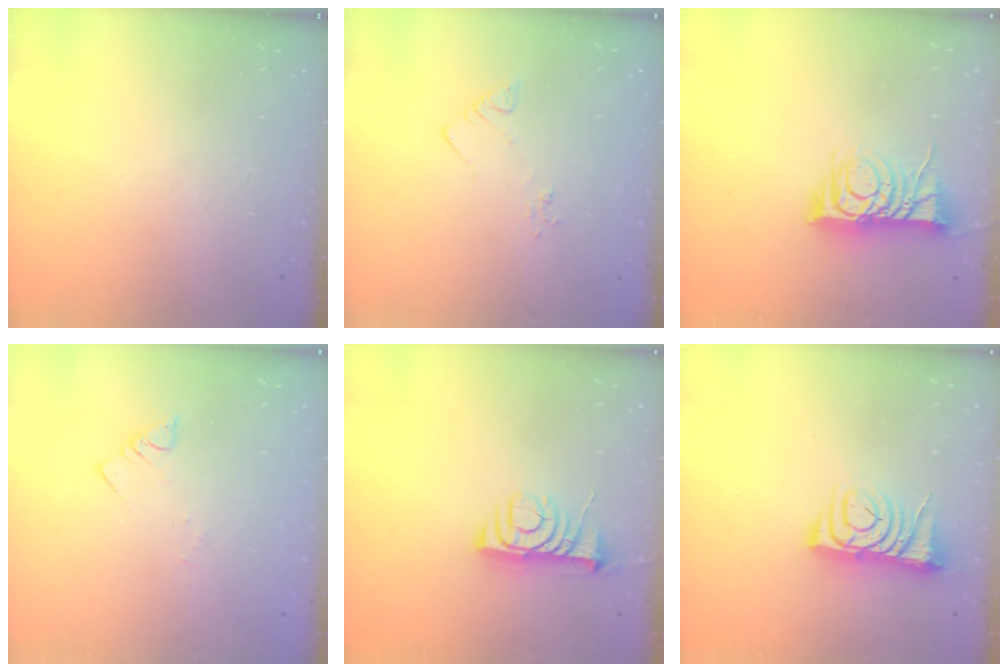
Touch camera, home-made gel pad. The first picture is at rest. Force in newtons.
{"total": 2.4, "press": 2.4, "slide": 0.4}
{"total": 9.7, "press": 9.7, "slide": 0.6}
{"total": 1.9, "press": 1.9, "slide": 0.1}
{"total": 8.2, "press": 8.2, "slide": 0.6}
{"total": 6.8, "press": 6.7, "slide": 1.0}